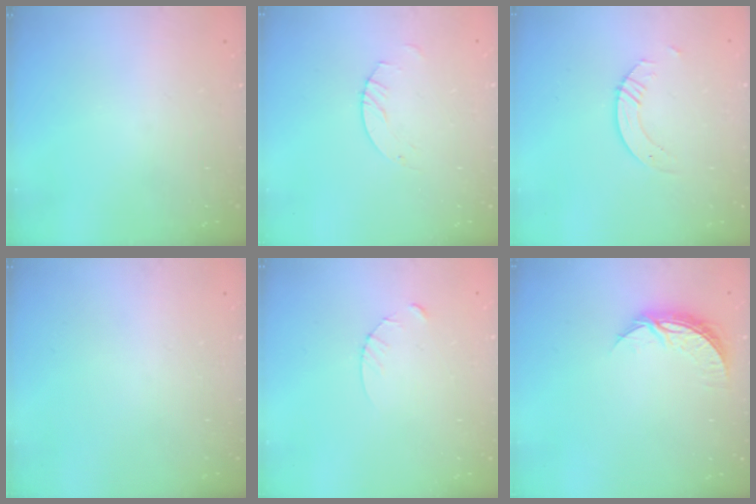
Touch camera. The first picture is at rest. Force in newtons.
{"total": 2.5, "press": 2.5, "slide": 0.1}
{"total": 3.8, "press": 3.8, "slide": 0.3}
{"total": 0.0}
{"total": 3.3, "press": 3.3, "slide": 0.4}
{"total": 6.8, "press": 6.8, "slide": 0.3}